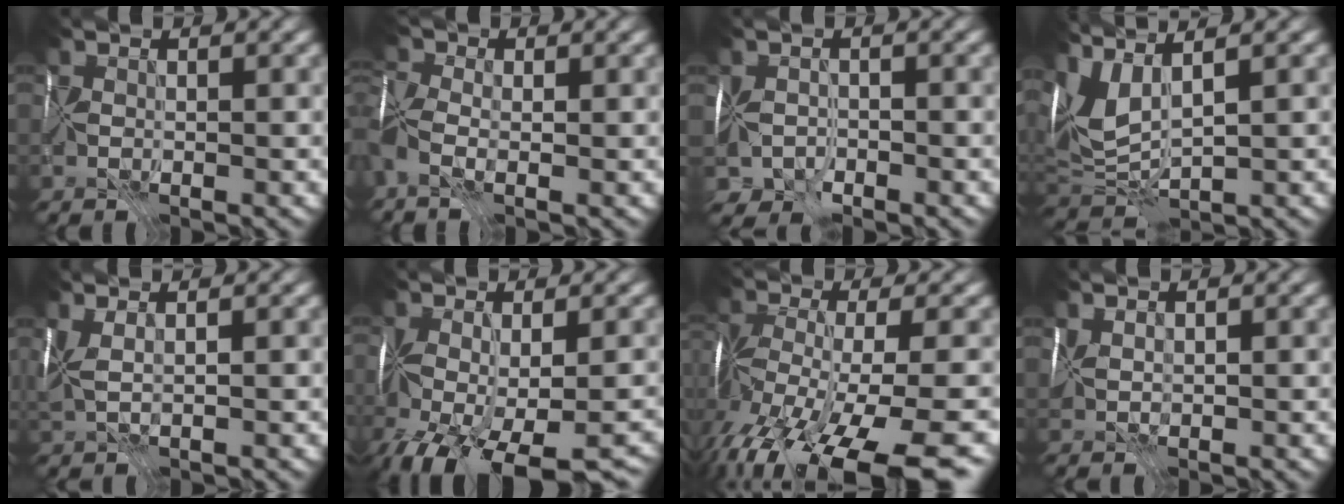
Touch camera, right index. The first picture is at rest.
{"total": 5.3, "force": [-1.4, 3.0, 4.1], "torque": [-0.112, -0.002, -0.031]}
{"total": 2.8, "force": [-1.5, 2.0, 1.3], "torque": [-0.019, -0.004, -0.033]}
{"total": 5.9, "force": [3.3, 2.0, 4.5], "torque": [-0.110, 0.018, 0.070]}
{"total": 2.3, "force": [1.2, 0.6, 1.8], "torque": [-0.047, 0.013, 0.022]}
{"total": 14.0, "force": [-7.9, 6.4, 9.6], "torque": [-0.193, -0.061, -0.092]}
{"total": 14.3, "force": [-8.9, 5.3, 9.9], "torque": [-0.207, -0.018, -0.133]}
{"total": 1.3, "force": [0.8, 0.8, 0.7], "torque": [-0.019, 0.011, 0.016]}